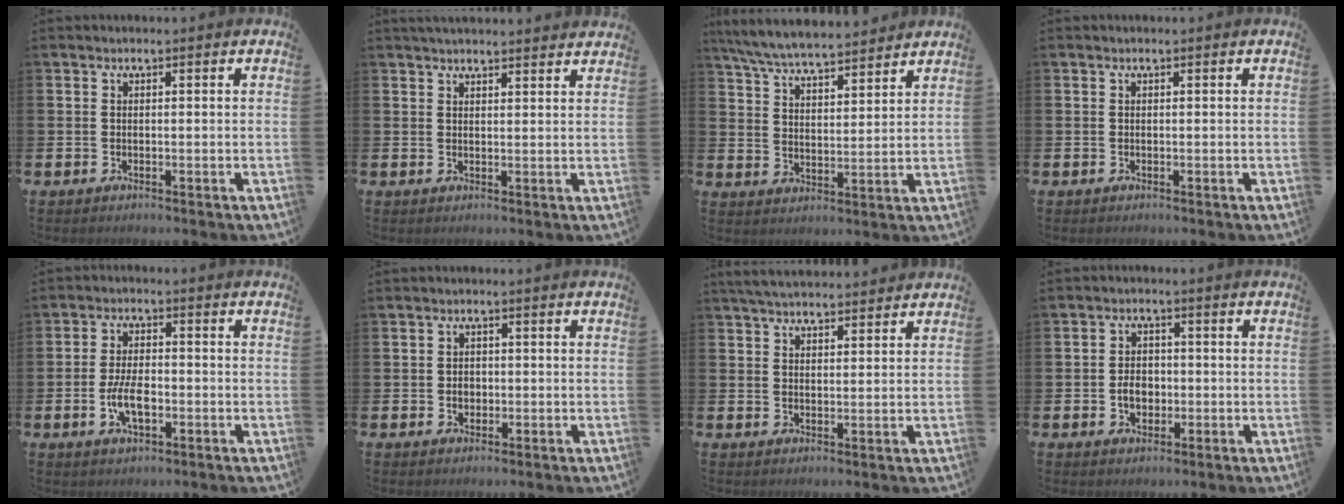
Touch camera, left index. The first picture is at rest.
{"total": 2.9, "force": [2.9, 0.1, 0.3], "torque": [-0.005, -0.014, 0.051]}
{"total": 6.8, "force": [6.6, 0.7, 1.6], "torque": [-0.058, -0.038, 0.117]}
{"total": 0.0}
{"total": 5.0, "force": [-1.3, 2.3, 4.3], "torque": [-0.073, 0.002, -0.024]}
{"total": 1.6, "force": [-0.1, 1.4, 0.8], "torque": [-0.002, 0.001, -0.007]}
{"total": 4.2, "force": [4.1, 0.7, 0.8], "torque": [-0.022, -0.016, 0.076]}
{"total": 3.3, "force": [-0.7, 2.5, 2.0], "torque": [-0.017, -0.004, -0.022]}